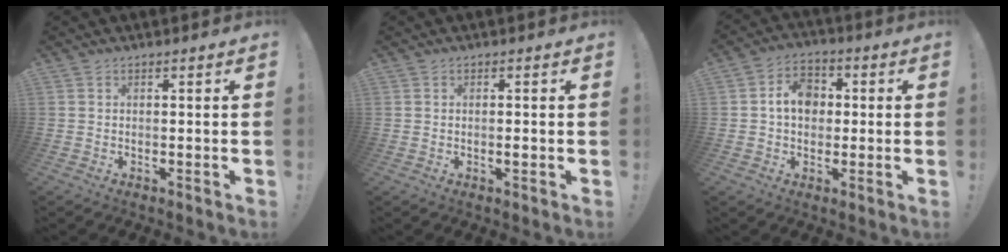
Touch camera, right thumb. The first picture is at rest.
{"total": 0.8, "force": [-0.3, 0.6, 0.3], "torque": [0.002, 0.001, -0.005]}
{"total": 9.4, "force": [1.2, 7.5, 5.5], "torque": [-0.069, 0.007, 0.025]}